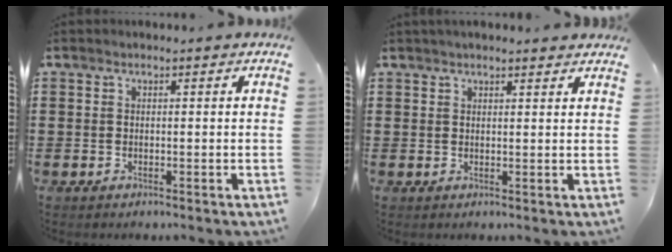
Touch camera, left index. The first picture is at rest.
{"total": 1.5, "force": [1.5, 0.1, 0.4], "torque": [-0.011, 0.002, 0.028]}